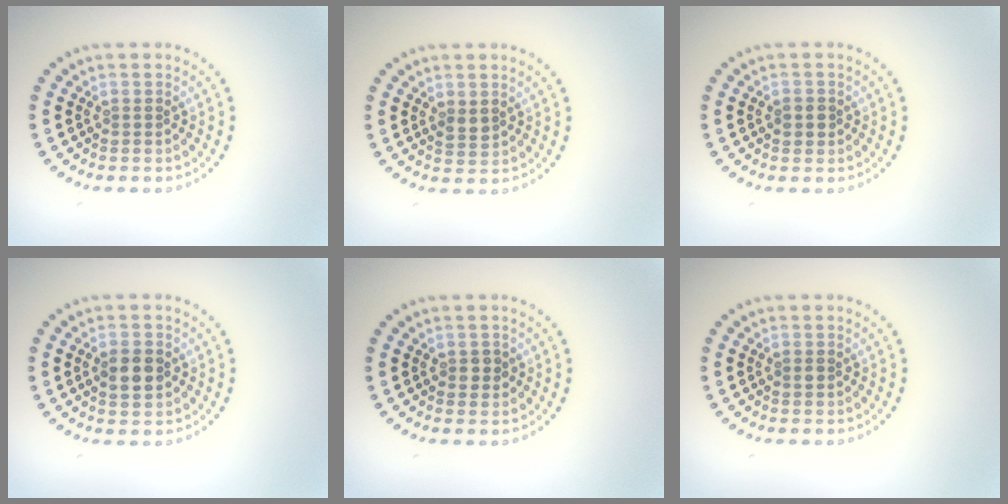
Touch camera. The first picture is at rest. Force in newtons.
{"total": 1.2, "press": 1.2, "slide": 0.3}
{"total": 1.4, "press": 1.3, "slide": 0.4}
{"total": 2.9, "press": 2.9, "slide": 0.1}
{"total": 1.2, "press": 1.2, "slide": 0.2}
{"total": 0.7, "press": 0.7, "slide": 0.1}